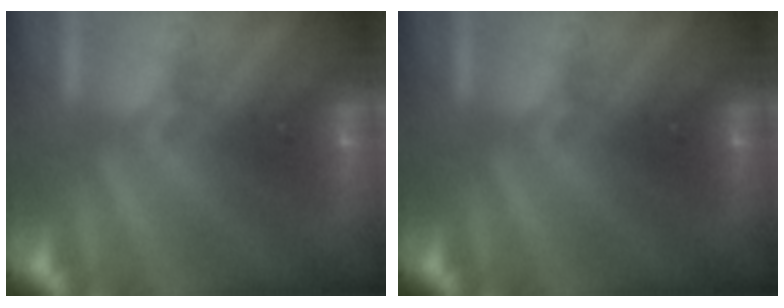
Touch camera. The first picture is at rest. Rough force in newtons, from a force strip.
{"total": 0.0}